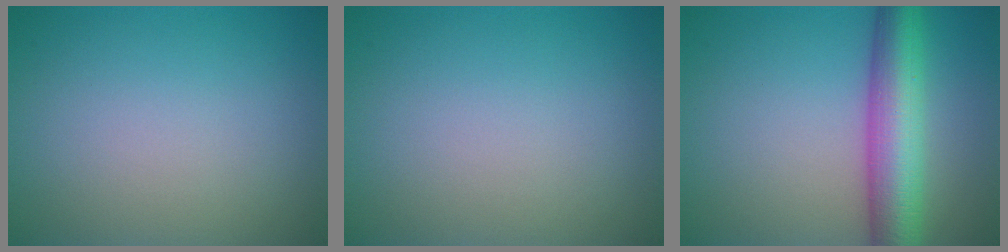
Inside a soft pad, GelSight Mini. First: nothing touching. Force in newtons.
{"total": 0.0}
{"total": 7.7, "press": 7.7, "slide": 0.2}